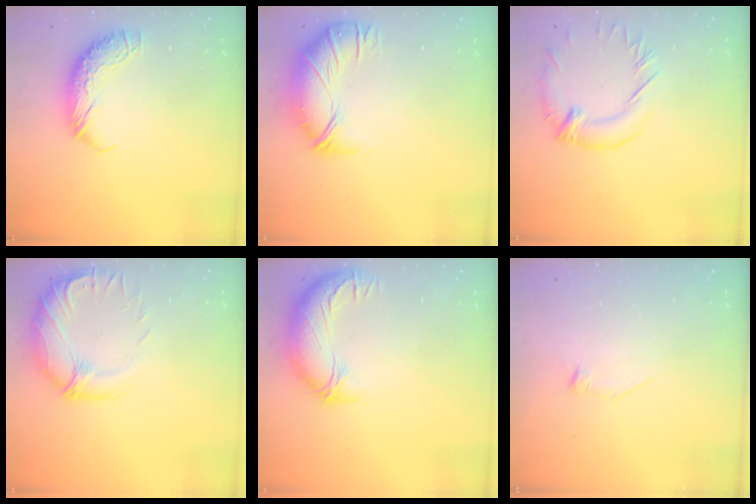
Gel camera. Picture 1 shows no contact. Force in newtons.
{"total": 2.6, "press": 1.0, "slide": 2.4}
{"total": 2.1, "press": 1.3, "slide": 1.6}
{"total": 2.9, "press": 0.9, "slide": 2.8}
{"total": 3.0, "press": 0.9, "slide": 2.8}
{"total": 6.5, "press": 6.4, "slide": 1.0}